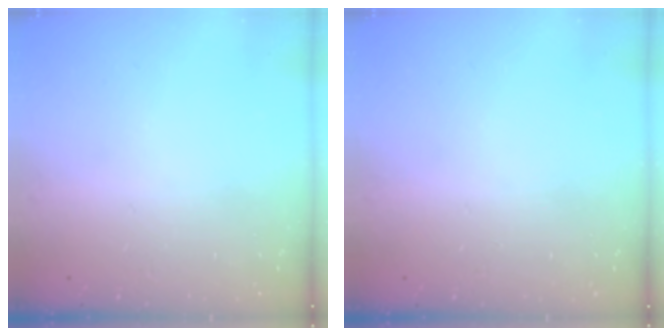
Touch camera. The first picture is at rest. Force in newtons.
{"total": 0.5, "press": 0.5, "slide": 0.1}